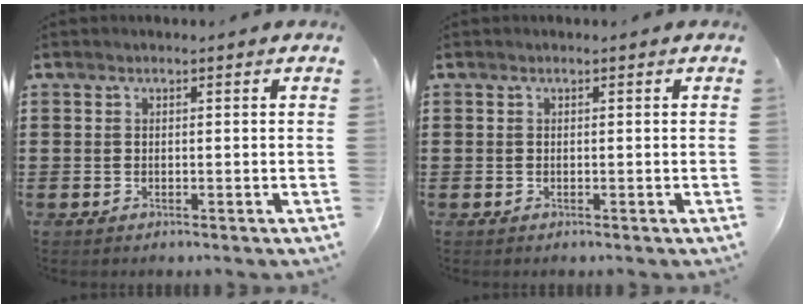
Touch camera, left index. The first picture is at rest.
{"total": 0.0}